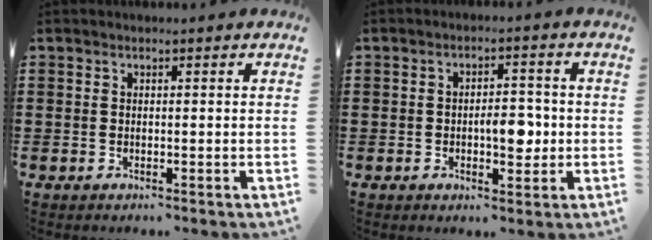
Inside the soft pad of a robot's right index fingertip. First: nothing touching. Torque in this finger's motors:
{"motor_torque": [1.20, 0.12, 0.35, 0.09]}